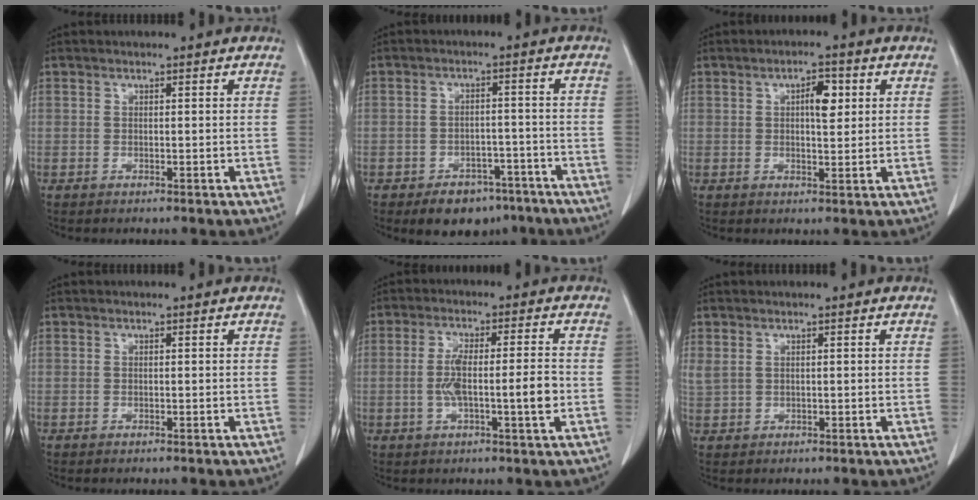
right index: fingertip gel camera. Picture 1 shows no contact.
{"total": 7.9, "force": [-5.6, 4.7, 2.9], "torque": [-0.028, 0.012, -0.076]}
{"total": 4.1, "force": [1.1, 1.5, 3.6], "torque": [-0.058, 0.005, 0.017]}
{"total": 0.0}
{"total": 7.7, "force": [-1.3, 0.8, 7.5], "torque": [-0.141, 0.009, -0.023]}
{"total": 1.9, "force": [1.0, 1.0, 1.2], "torque": [-0.041, 0.015, 0.034]}